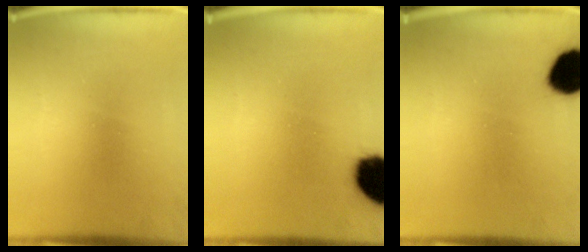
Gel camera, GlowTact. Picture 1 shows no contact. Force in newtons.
{"total": 15.0}
{"total": 11.7}